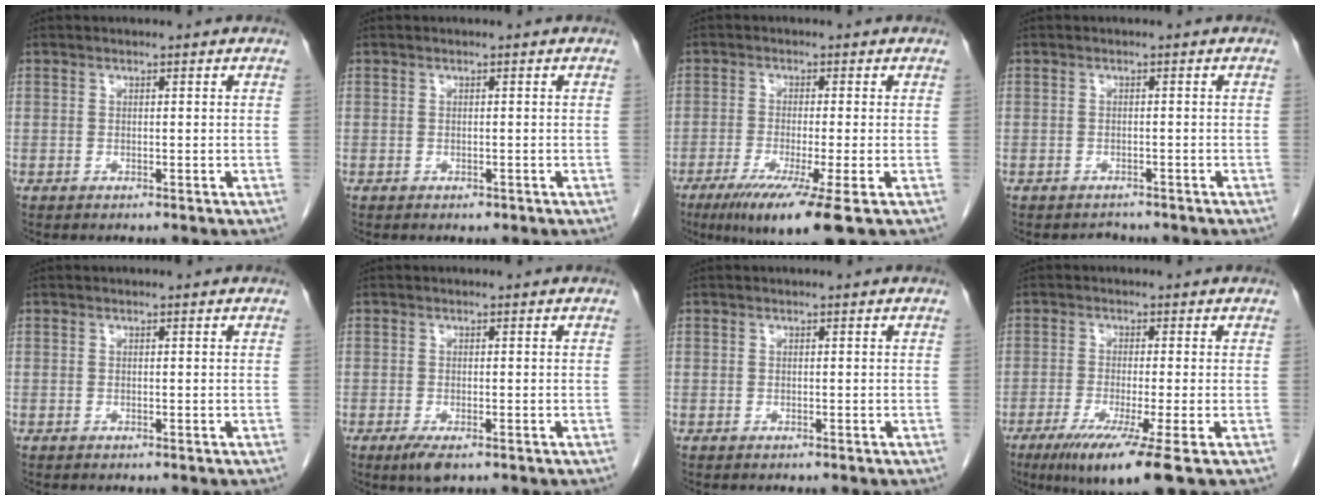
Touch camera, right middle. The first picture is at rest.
{"total": 0.5, "force": [-0.3, 0.3, 0.2], "torque": [-0.003, 0.001, -0.004]}
{"total": 9.3, "force": [-5.4, -0.5, 7.5], "torque": [-0.125, -0.029, -0.091]}
{"total": 1.7, "force": [-1.5, 0.8, -0.2], "torque": [-0.002, -0.001, -0.022]}
{"total": 0.0}
{"total": 2.8, "force": [-1.6, 0.8, 2.1], "torque": [-0.044, -0.006, -0.025]}
{"total": 0.0}
{"total": 8.8, "force": [-5.1, -0.8, 7.1], "torque": [-0.120, -0.028, -0.087]}